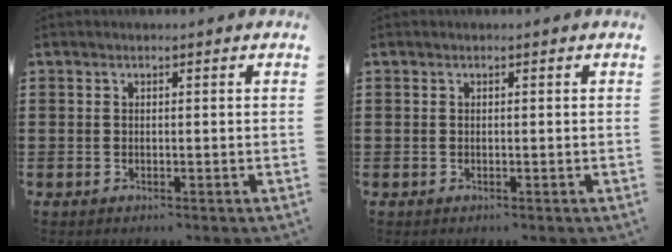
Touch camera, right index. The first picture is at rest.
{"total": 0.0}